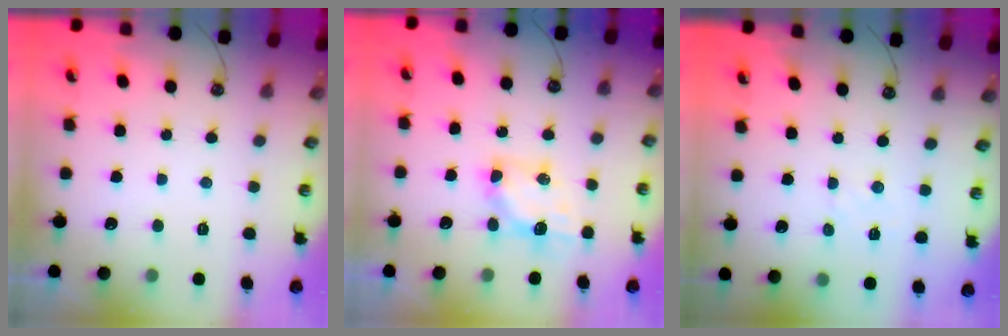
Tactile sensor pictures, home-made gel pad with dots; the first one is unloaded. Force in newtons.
{"total": 5.5, "press": 5.5, "slide": 0.1}
{"total": 1.9, "press": 1.9, "slide": 0.3}